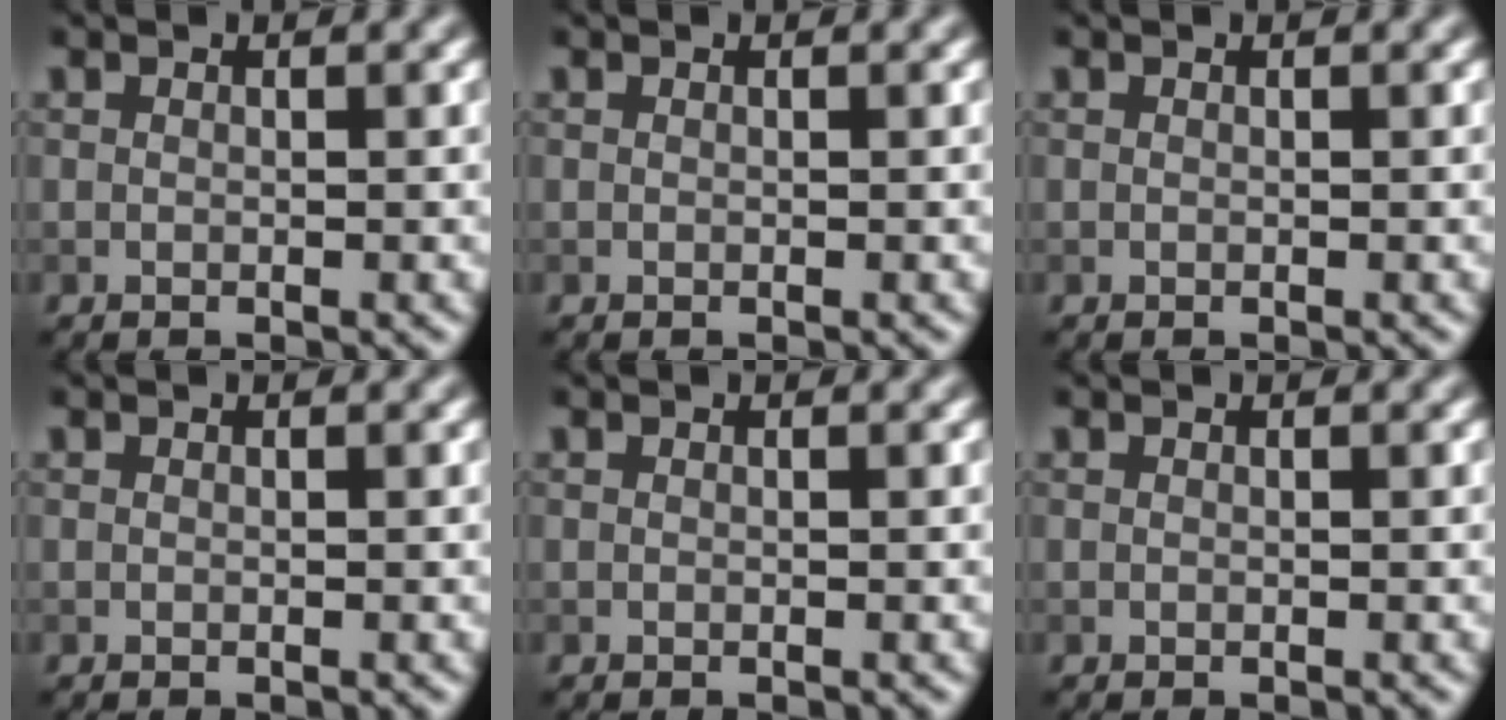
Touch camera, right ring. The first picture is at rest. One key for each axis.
{"total": 0.0}
{"total": 0.0}
{"total": 0.0}
{"total": 0.0}
{"total": 0.0}